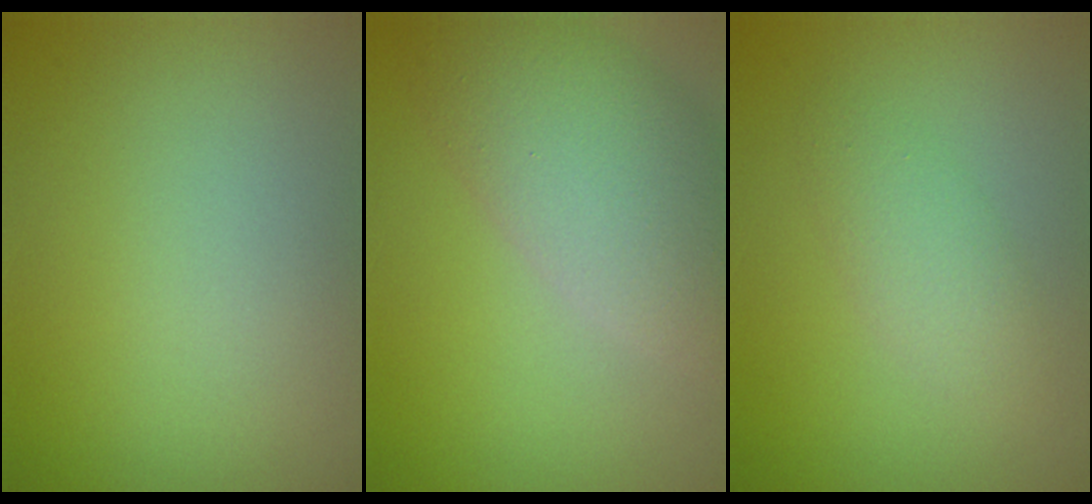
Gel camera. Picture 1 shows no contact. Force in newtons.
{"total": 7.1, "press": 7.1, "slide": 0.8}
{"total": 2.7, "press": 2.7, "slide": 0.2}